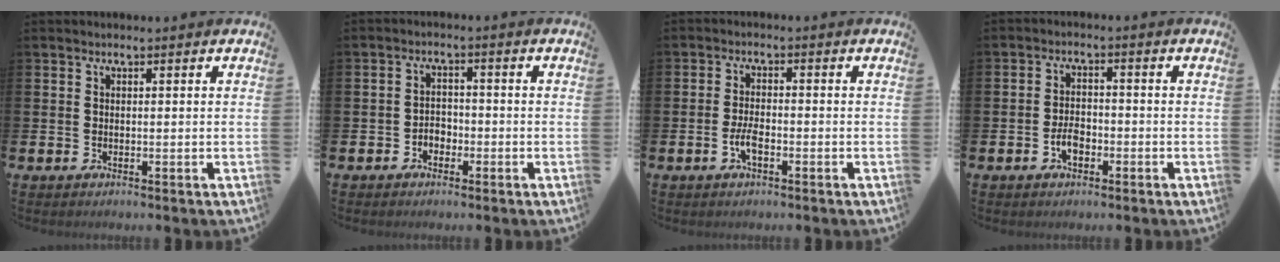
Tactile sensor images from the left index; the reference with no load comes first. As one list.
[{"total": 2.2, "force": [-1.6, 1.5, 0.5], "torque": [-0.021, 0.007, -0.034]}, {"total": 3.0, "force": [-1.2, 1.2, 2.5], "torque": [-0.052, 0.006, -0.020]}, {"total": 3.0, "force": [-1.3, 1.8, 2.0], "torque": [-0.035, 0.004, -0.026]}]